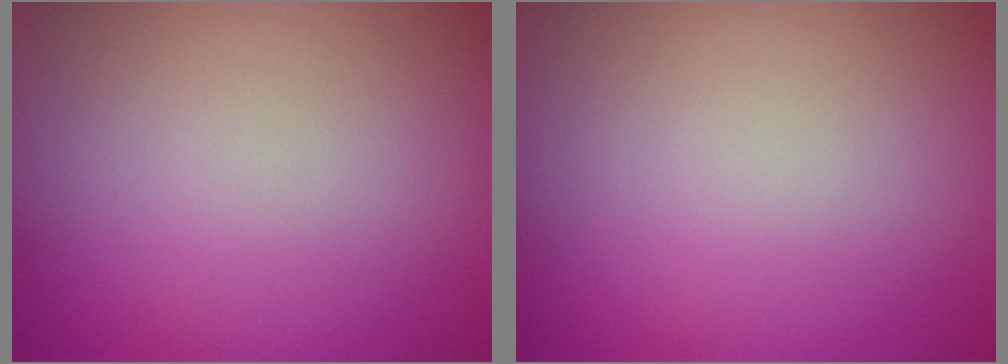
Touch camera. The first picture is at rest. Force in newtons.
{"total": 0.0}